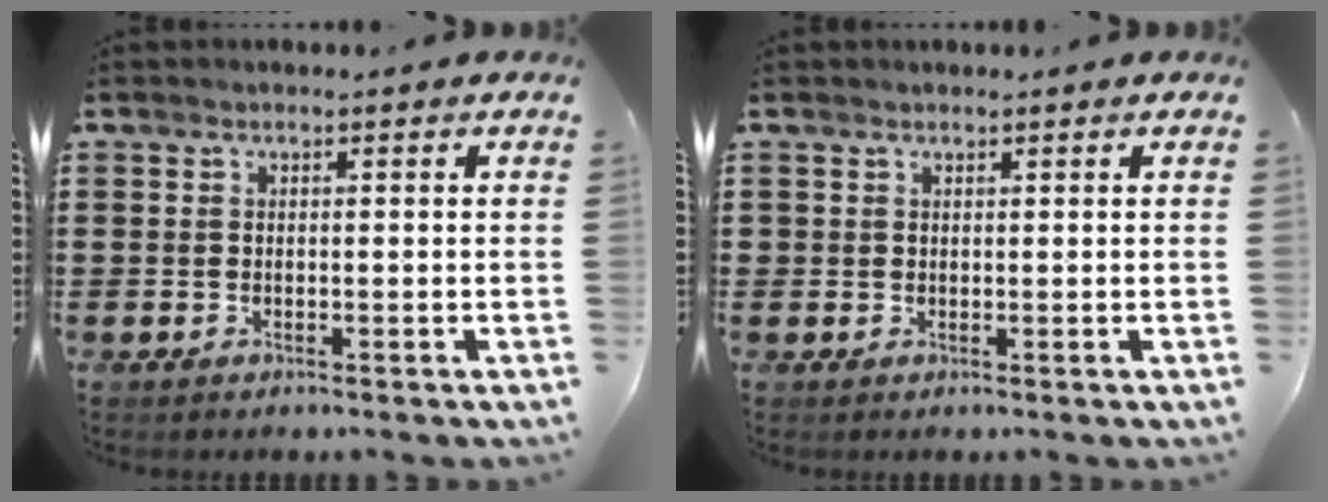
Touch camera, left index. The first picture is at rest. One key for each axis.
{"total": 0.8, "fx": 0.5, "fy": 0.6, "fz": 0.1, "tx": -0.004, "ty": 0.002, "tz": 0.010}